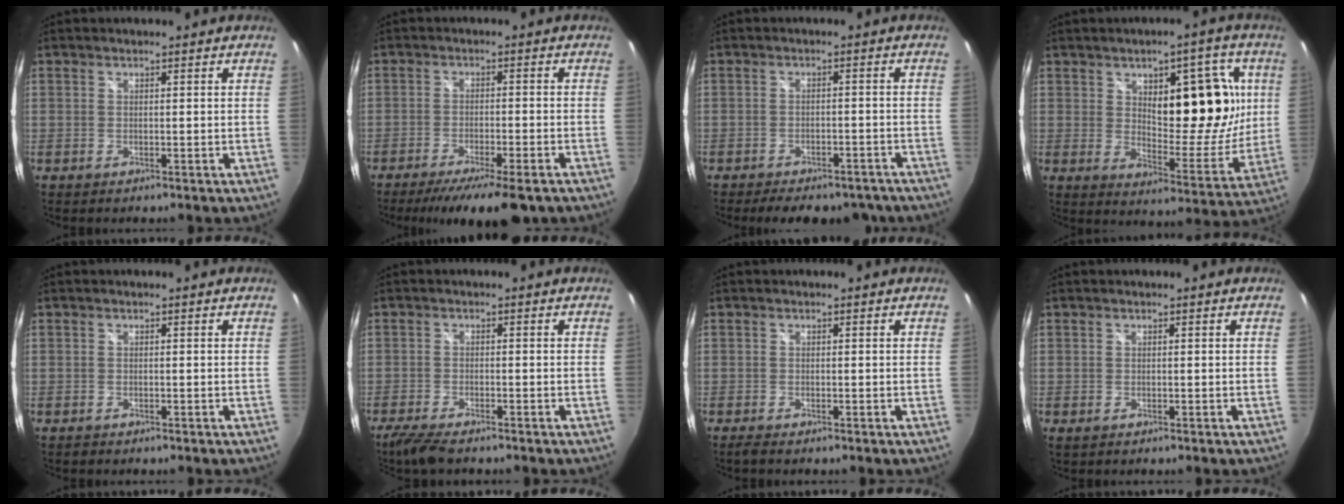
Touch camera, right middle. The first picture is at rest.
{"total": 11.8, "force": [-9.0, 2.1, 7.4], "torque": [-0.142, -0.032, -0.137]}
{"total": 12.6, "force": [-10.2, 4.8, 5.5], "torque": [-0.110, -0.003, -0.122]}
{"total": 16.8, "force": [6.0, 8.2, 13.4], "torque": [-0.162, 0.002, 0.099]}
{"total": 0.5, "force": [-0.5, 0.2, 0.1], "torque": [-0.003, 0.000, -0.009]}
{"total": 5.6, "force": [-4.6, 1.0, 3.1], "torque": [-0.082, -0.018, -0.084]}
{"total": 1.1, "force": [-0.9, -0.1, 0.7], "torque": [-0.014, -0.001, -0.017]}
{"total": 0.0}